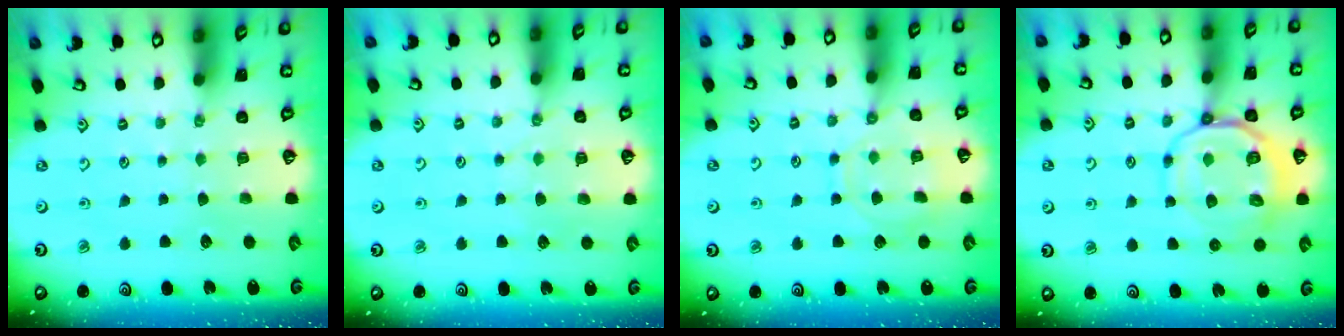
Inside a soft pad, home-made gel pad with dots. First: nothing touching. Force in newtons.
{"total": 4.7, "press": 4.6, "slide": 0.6}
{"total": 10.1, "press": 10.0, "slide": 1.0}
{"total": 12.6, "press": 12.5, "slide": 1.8}